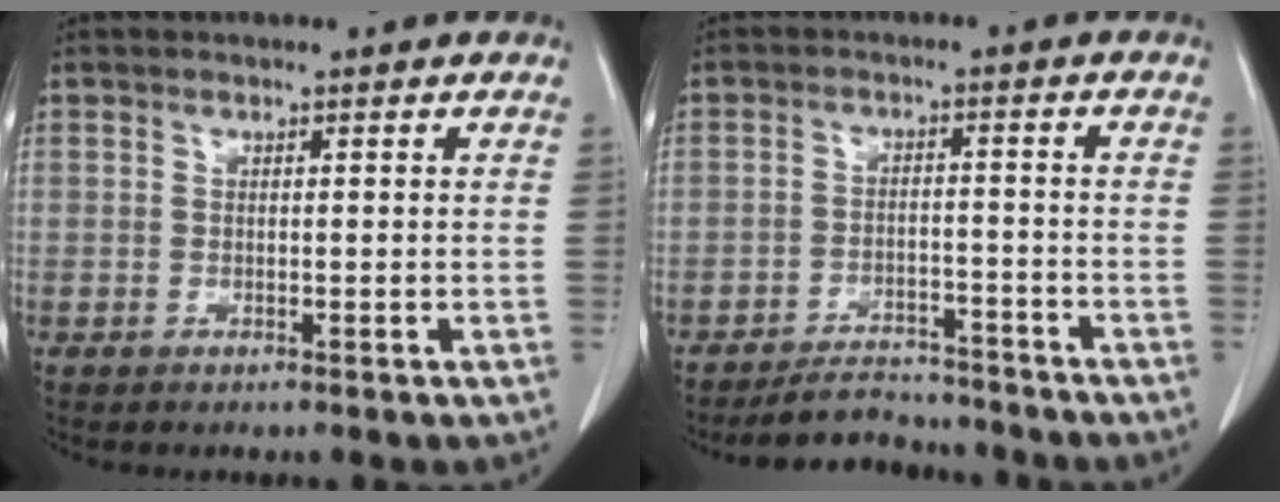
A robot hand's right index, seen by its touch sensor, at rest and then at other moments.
{"total": 7.3, "force": [-6.9, 2.0, 0.9], "torque": [-0.010, 0.004, -0.108]}